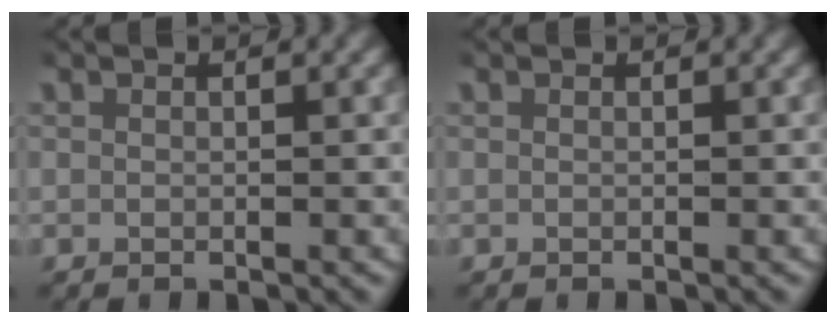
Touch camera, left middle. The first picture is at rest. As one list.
[{"total": 0.0}]